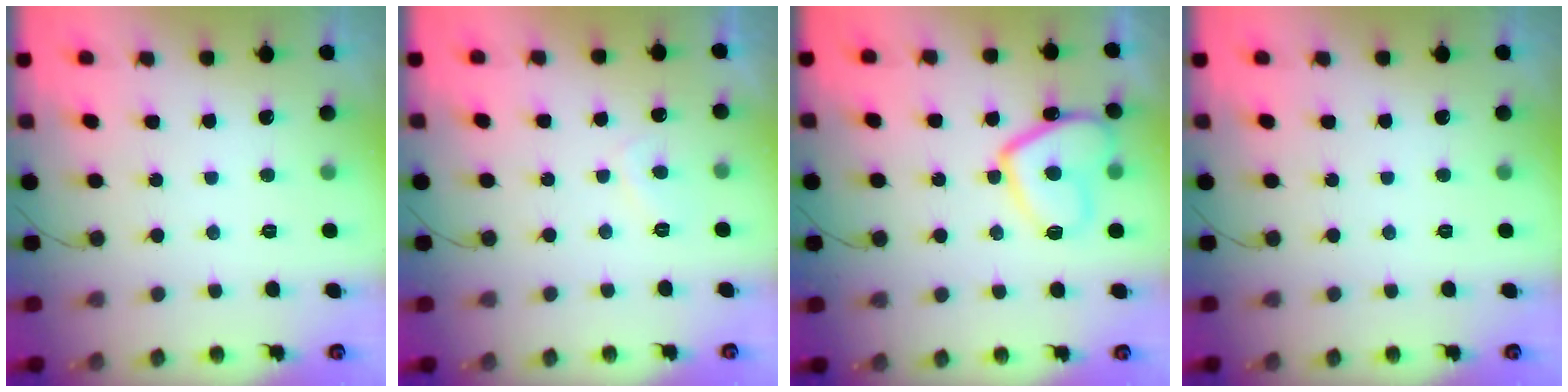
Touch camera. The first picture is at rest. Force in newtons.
{"total": 1.5, "press": 1.4, "slide": 0.6}
{"total": 12.0, "press": 11.8, "slide": 1.6}
{"total": 0.0}